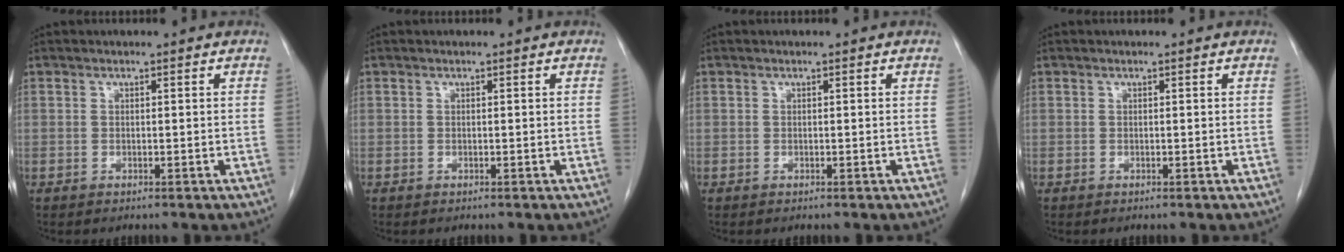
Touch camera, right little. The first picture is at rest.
{"total": 0.0}
{"total": 0.0}
{"total": 0.0}